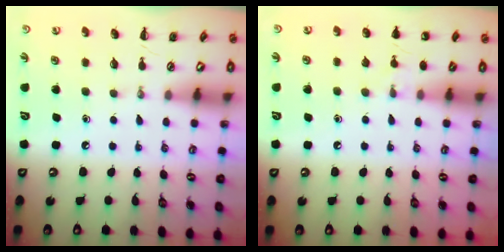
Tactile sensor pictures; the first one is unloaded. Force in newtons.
{"total": 5.2, "press": 4.9, "slide": 1.6}